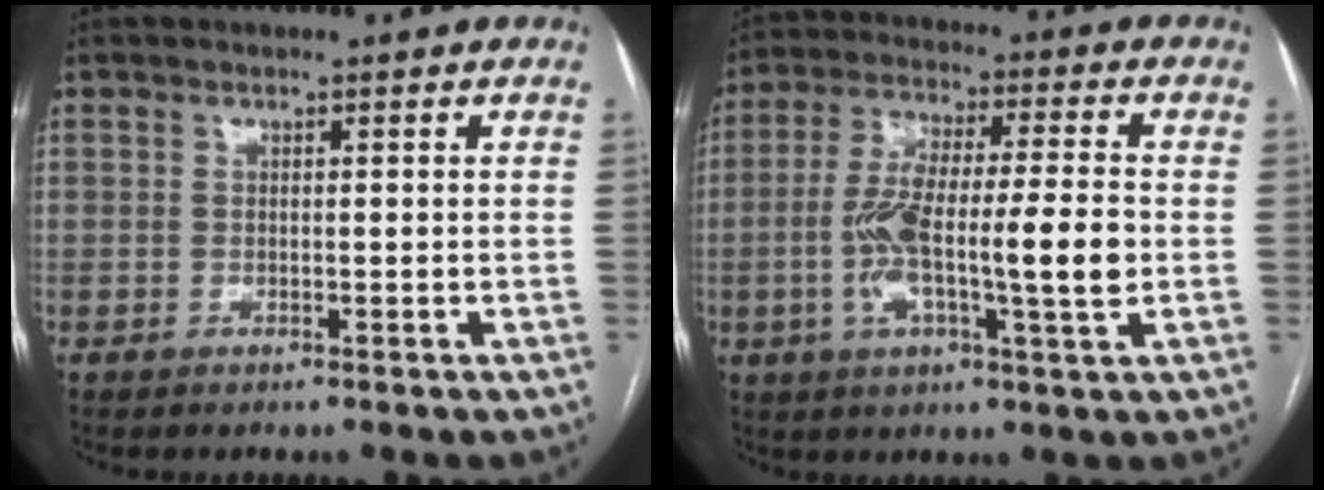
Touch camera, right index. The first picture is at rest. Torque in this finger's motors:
{"motor_torque": [1.96, -0.18, 1.03, 0.21]}